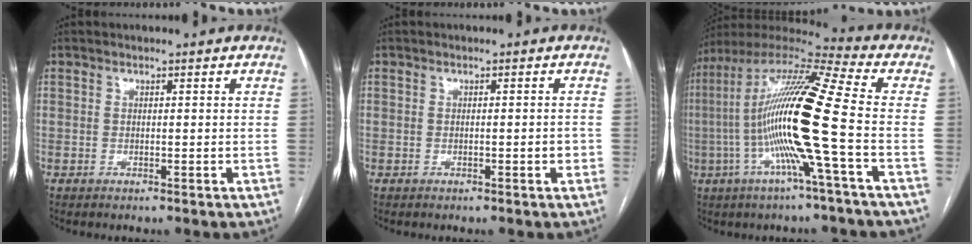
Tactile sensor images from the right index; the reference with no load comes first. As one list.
[{"total": 1.4, "force": [-0.4, 0.3, 1.3], "torque": [-0.020, 0.001, -0.003]}, {"total": 18.8, "force": [-3.1, -0.6, 18.5], "torque": [-0.355, 0.005, -0.076]}]